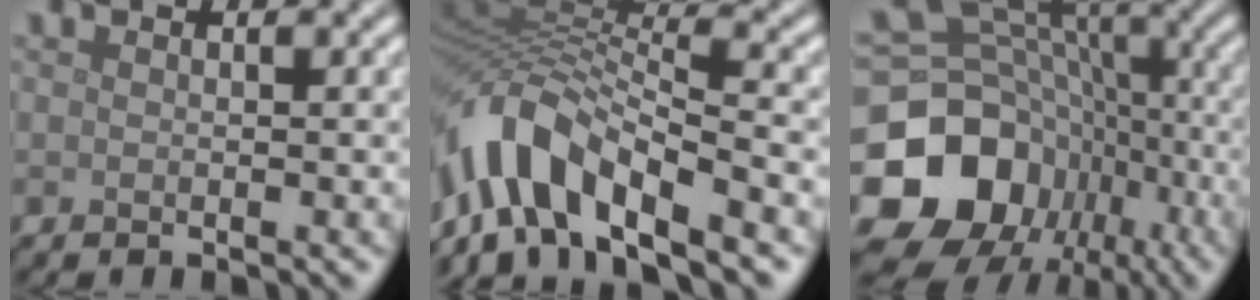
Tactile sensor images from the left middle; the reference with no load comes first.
{"total": 10.6, "force": [-5.6, 4.5, 7.8], "torque": [-0.143, 0.006, -0.109]}
{"total": 17.7, "force": [-6.5, 14.6, 7.4], "torque": [-0.163, 0.001, -0.113]}